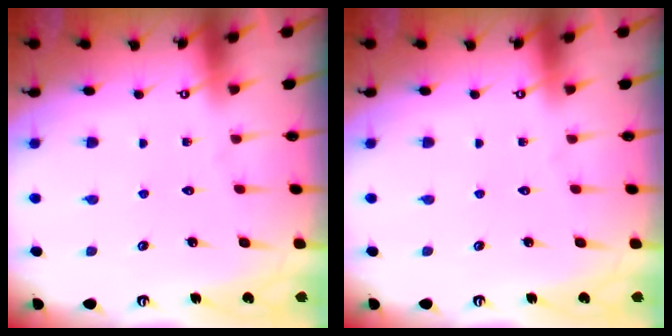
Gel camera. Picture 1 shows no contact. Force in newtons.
{"total": 0.0}